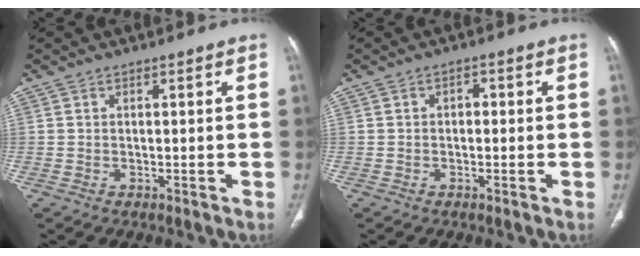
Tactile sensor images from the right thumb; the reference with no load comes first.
{"total": 1.3, "force": [-0.2, 0.9, 0.9], "torque": [-0.004, 0.004, -0.008]}